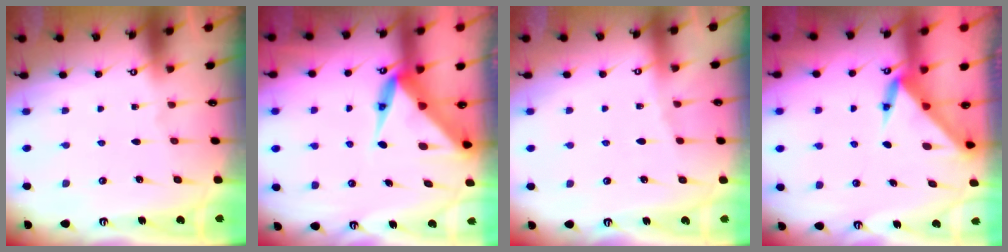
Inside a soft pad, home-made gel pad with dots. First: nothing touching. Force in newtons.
{"total": 8.1, "press": 8.1, "slide": 0.6}
{"total": 3.4, "press": 3.3, "slide": 0.6}
{"total": 3.6, "press": 3.6, "slide": 0.2}